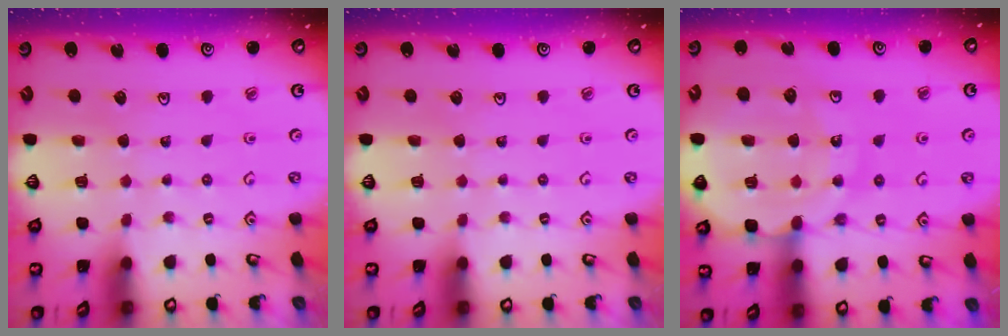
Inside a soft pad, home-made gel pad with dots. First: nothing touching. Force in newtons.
{"total": 0.0}
{"total": 16.4, "press": 16.1, "slide": 3.3}